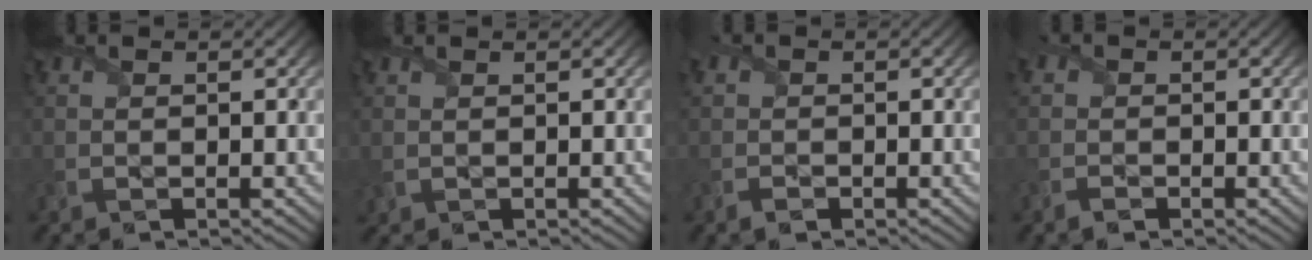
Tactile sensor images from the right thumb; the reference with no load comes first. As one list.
[{"total": 0.5, "force": [0.4, 0.3, 0.0], "torque": [-0.010, -0.001, 0.009]}, {"total": 1.3, "force": [-0.7, 1.0, 0.2], "torque": [-0.009, -0.002, -0.023]}, {"total": 1.4, "force": [-0.8, 1.0, 0.3], "torque": [-0.011, -0.002, -0.025]}]